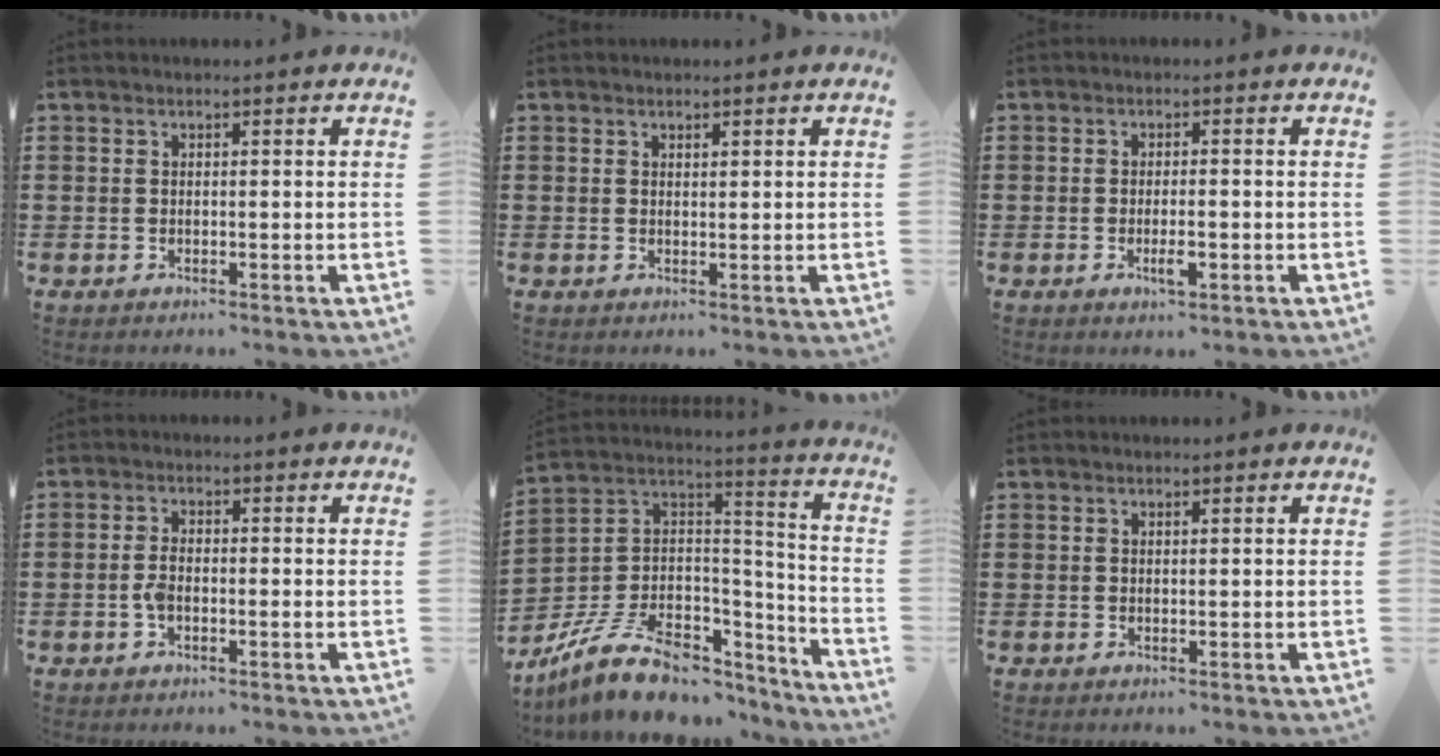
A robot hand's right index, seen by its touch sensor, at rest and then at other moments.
{"total": 0.7, "force": [0.6, 0.3, 0.2], "torque": [-0.004, 0.002, 0.011]}
{"total": 2.8, "force": [-0.9, 0.7, 2.5], "torque": [-0.050, -0.002, -0.019]}
{"total": 2.6, "force": [-0.9, 0.9, 2.3], "torque": [-0.056, -0.005, -0.021]}
{"total": 11.8, "force": [-7.7, 6.2, 6.4], "torque": [-0.135, 0.023, -0.138]}
{"total": 0.0}